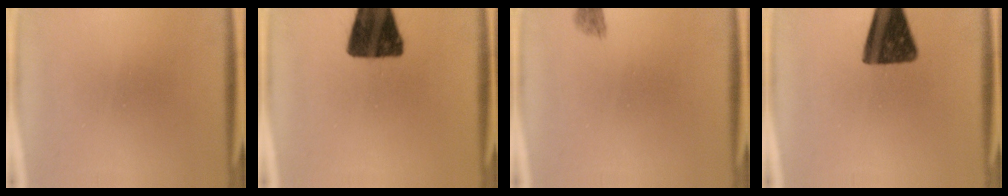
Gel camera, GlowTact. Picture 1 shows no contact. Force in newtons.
{"total": 15.1}
{"total": 1.6}
{"total": 13.5}